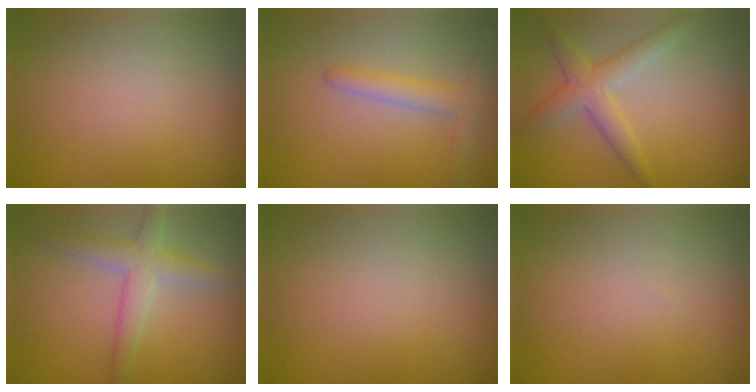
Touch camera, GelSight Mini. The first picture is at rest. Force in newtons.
{"total": 2.4, "press": 2.4, "slide": 0.2}
{"total": 3.1, "press": 3.1, "slide": 0.0}
{"total": 3.2, "press": 3.2, "slide": 0.2}
{"total": 0.0}
{"total": 0.0}